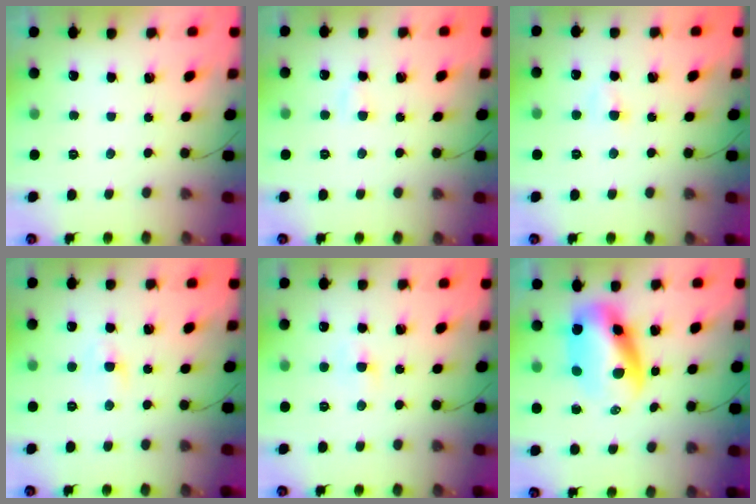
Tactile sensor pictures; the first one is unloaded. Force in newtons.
{"total": 2.6, "press": 2.4, "slide": 0.8}
{"total": 2.5, "press": 2.3, "slide": 1.1}
{"total": 2.3, "press": 2.1, "slide": 0.8}
{"total": 2.3, "press": 2.1, "slide": 0.9}
{"total": 9.9, "press": 9.5, "slide": 2.6}